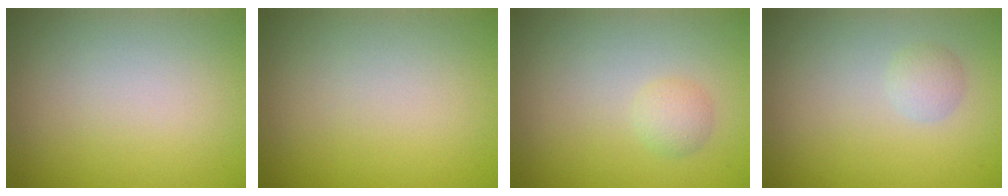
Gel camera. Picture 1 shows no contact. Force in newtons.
{"total": 0.0}
{"total": 1.3, "press": 1.3, "slide": 0.0}
{"total": 1.2, "press": 1.1, "slide": 0.1}